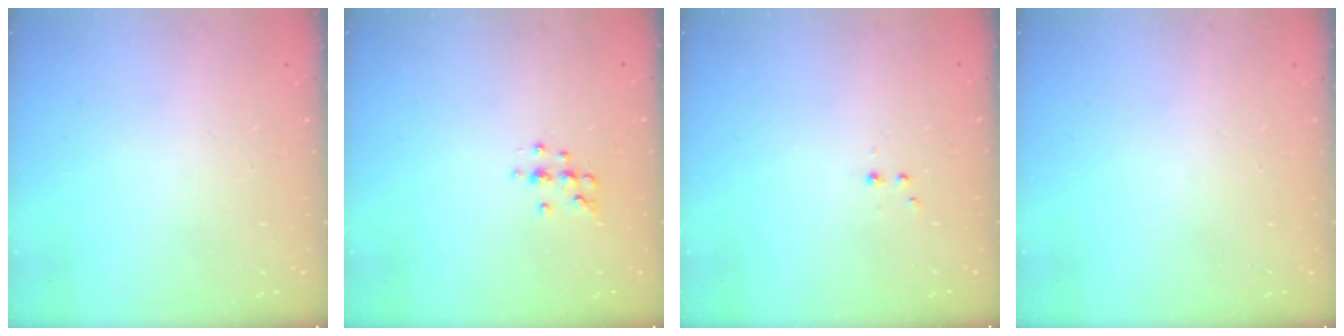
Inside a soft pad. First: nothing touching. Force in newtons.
{"total": 7.3, "press": 7.2, "slide": 1.2}
{"total": 2.2, "press": 1.9, "slide": 1.2}
{"total": 0.0}